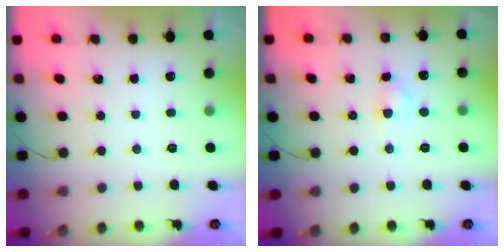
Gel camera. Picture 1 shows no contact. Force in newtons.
{"total": 3.0, "press": 2.8, "slide": 1.2}